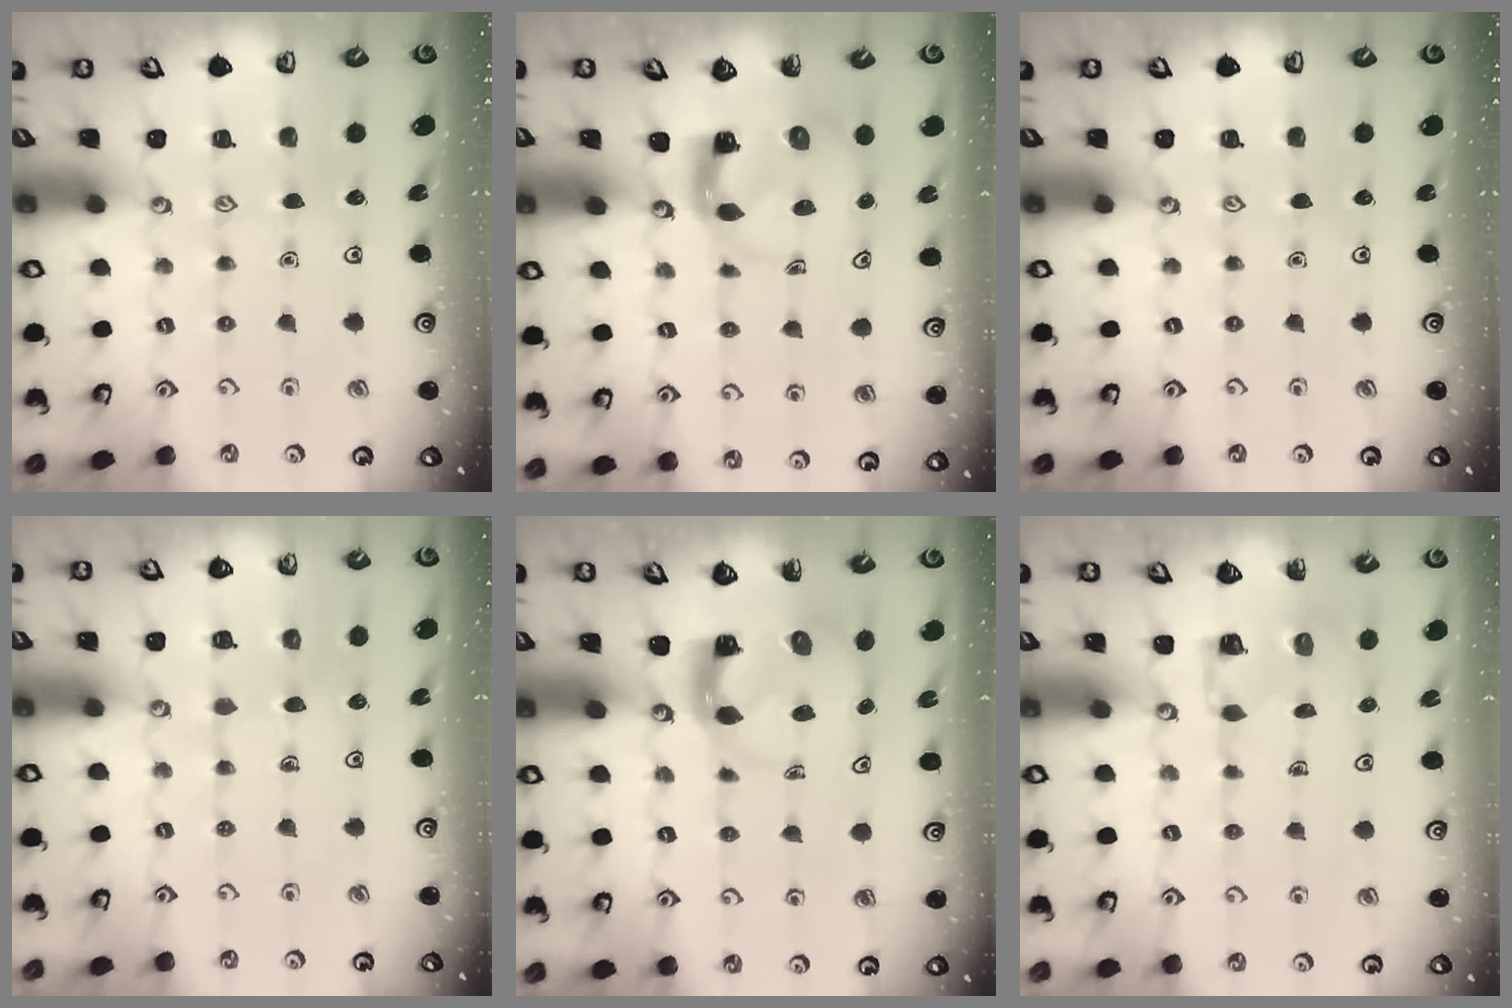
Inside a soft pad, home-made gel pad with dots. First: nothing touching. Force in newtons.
{"total": 3.9, "press": 3.8, "slide": 0.6}
{"total": 0.0}
{"total": 4.7, "press": 4.6, "slide": 0.4}
{"total": 3.8, "press": 3.8, "slide": 0.5}
{"total": 2.9, "press": 2.9, "slide": 0.2}